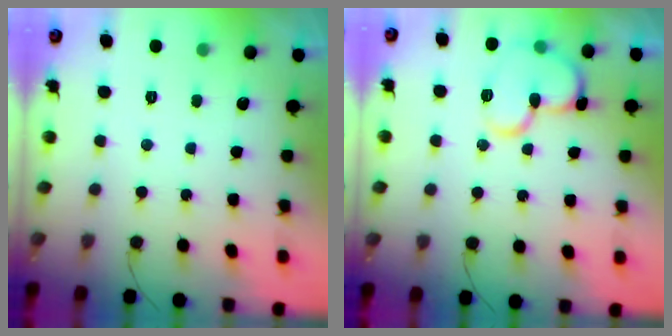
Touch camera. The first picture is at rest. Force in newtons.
{"total": 12.5, "press": 12.4, "slide": 1.3}